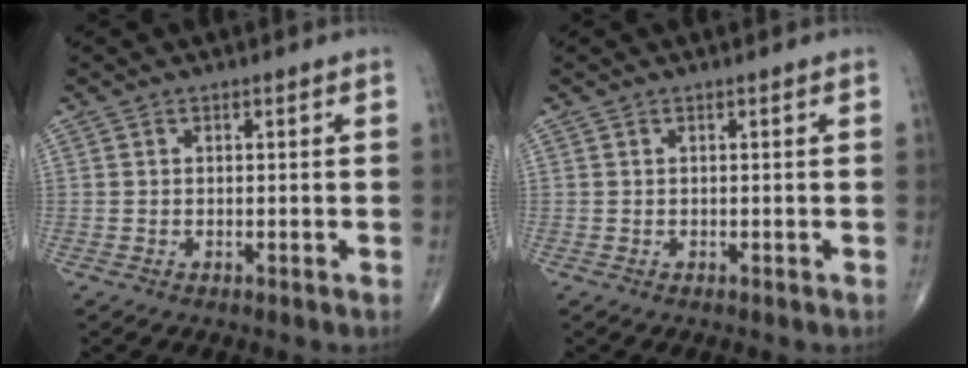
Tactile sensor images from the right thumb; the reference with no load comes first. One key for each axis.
{"total": 0.0}